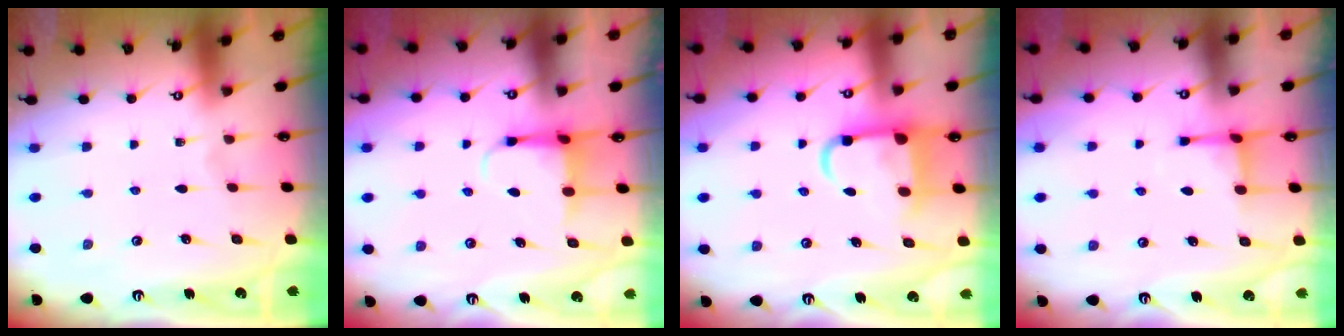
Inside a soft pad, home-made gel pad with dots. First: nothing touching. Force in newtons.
{"total": 4.6, "press": 4.4, "slide": 1.1}
{"total": 7.7, "press": 7.5, "slide": 1.3}
{"total": 2.9, "press": 2.8, "slide": 0.7}